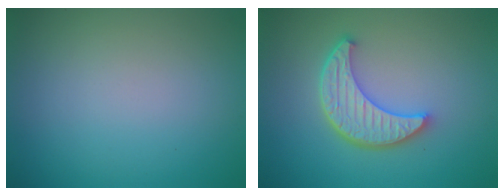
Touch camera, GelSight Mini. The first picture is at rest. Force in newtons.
{"total": 5.1, "press": 4.0, "slide": 3.1}